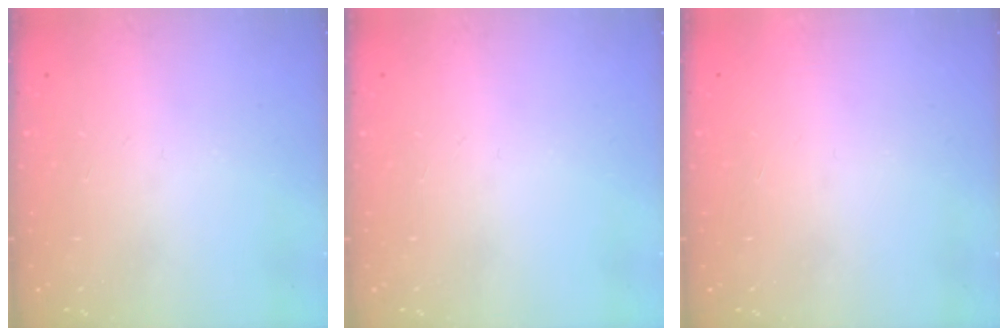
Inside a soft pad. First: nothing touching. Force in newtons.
{"total": 0.0}
{"total": 1.6, "press": 1.6, "slide": 0.1}